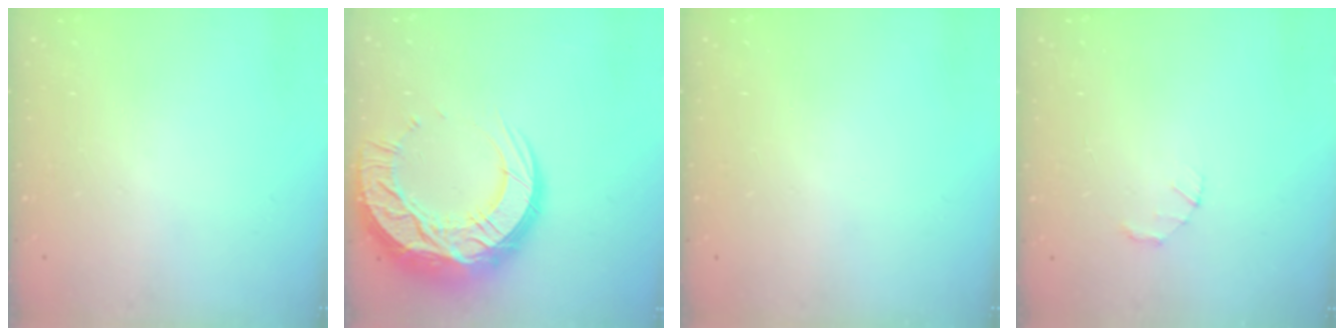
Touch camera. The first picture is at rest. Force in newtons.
{"total": 22.3, "press": 22.2, "slide": 1.9}
{"total": 0.0}
{"total": 1.4, "press": 1.3, "slide": 0.3}